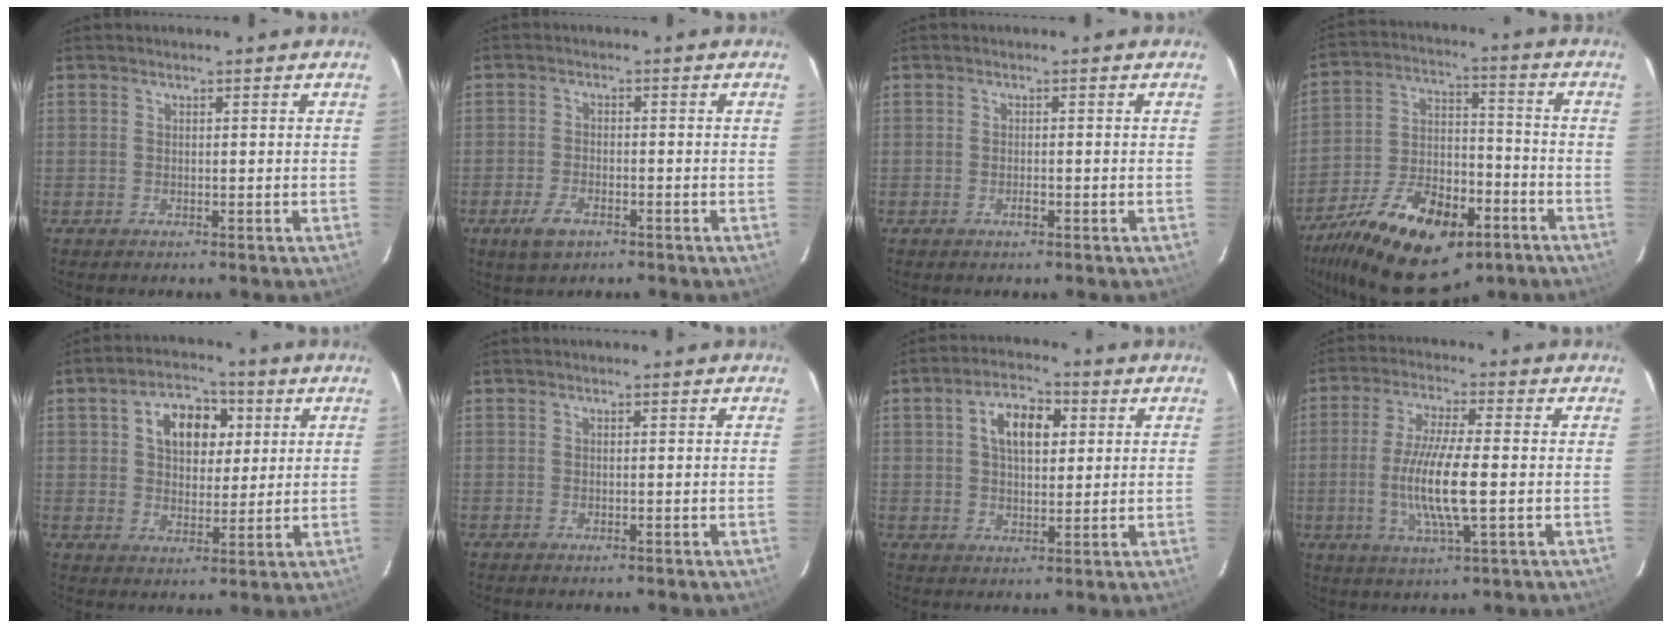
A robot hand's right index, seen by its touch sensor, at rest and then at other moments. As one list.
[{"total": 4.6, "force": [-2.8, 2.2, 3.0], "torque": [-0.073, -0.005, -0.049]}, {"total": 1.0, "force": [-0.5, 0.4, 0.7], "torque": [-0.014, 0.001, -0.009]}, {"total": 22.8, "force": [-13.2, 11.2, 14.8], "torque": [-0.289, -0.010, -0.207]}, {"total": 9.6, "force": [3.0, 6.6, 6.4], "torque": [-0.111, 0.028, 0.051]}, {"total": 0.0}, {"total": 7.9, "force": [2.2, 4.4, 6.2], "torque": [-0.104, 0.024, 0.038]}, {"total": 11.0, "force": [-1.6, 1.4, 10.8], "torque": [-0.209, -0.009, -0.034]}]